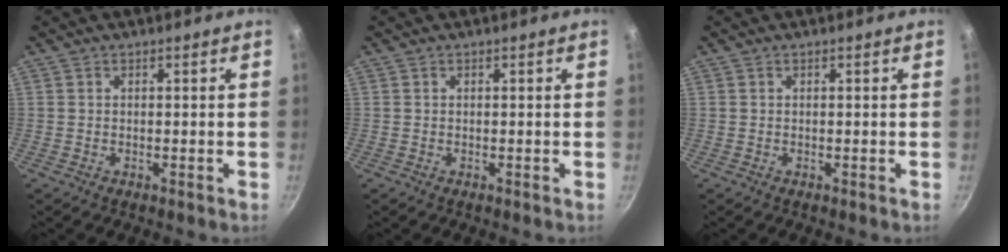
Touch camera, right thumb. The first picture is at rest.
{"total": 0.0}
{"total": 0.0}